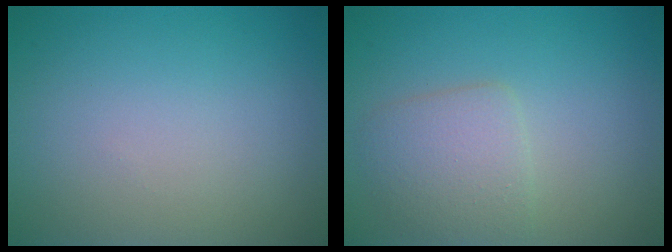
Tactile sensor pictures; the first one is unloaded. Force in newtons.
{"total": 3.0, "press": 3.0, "slide": 0.1}